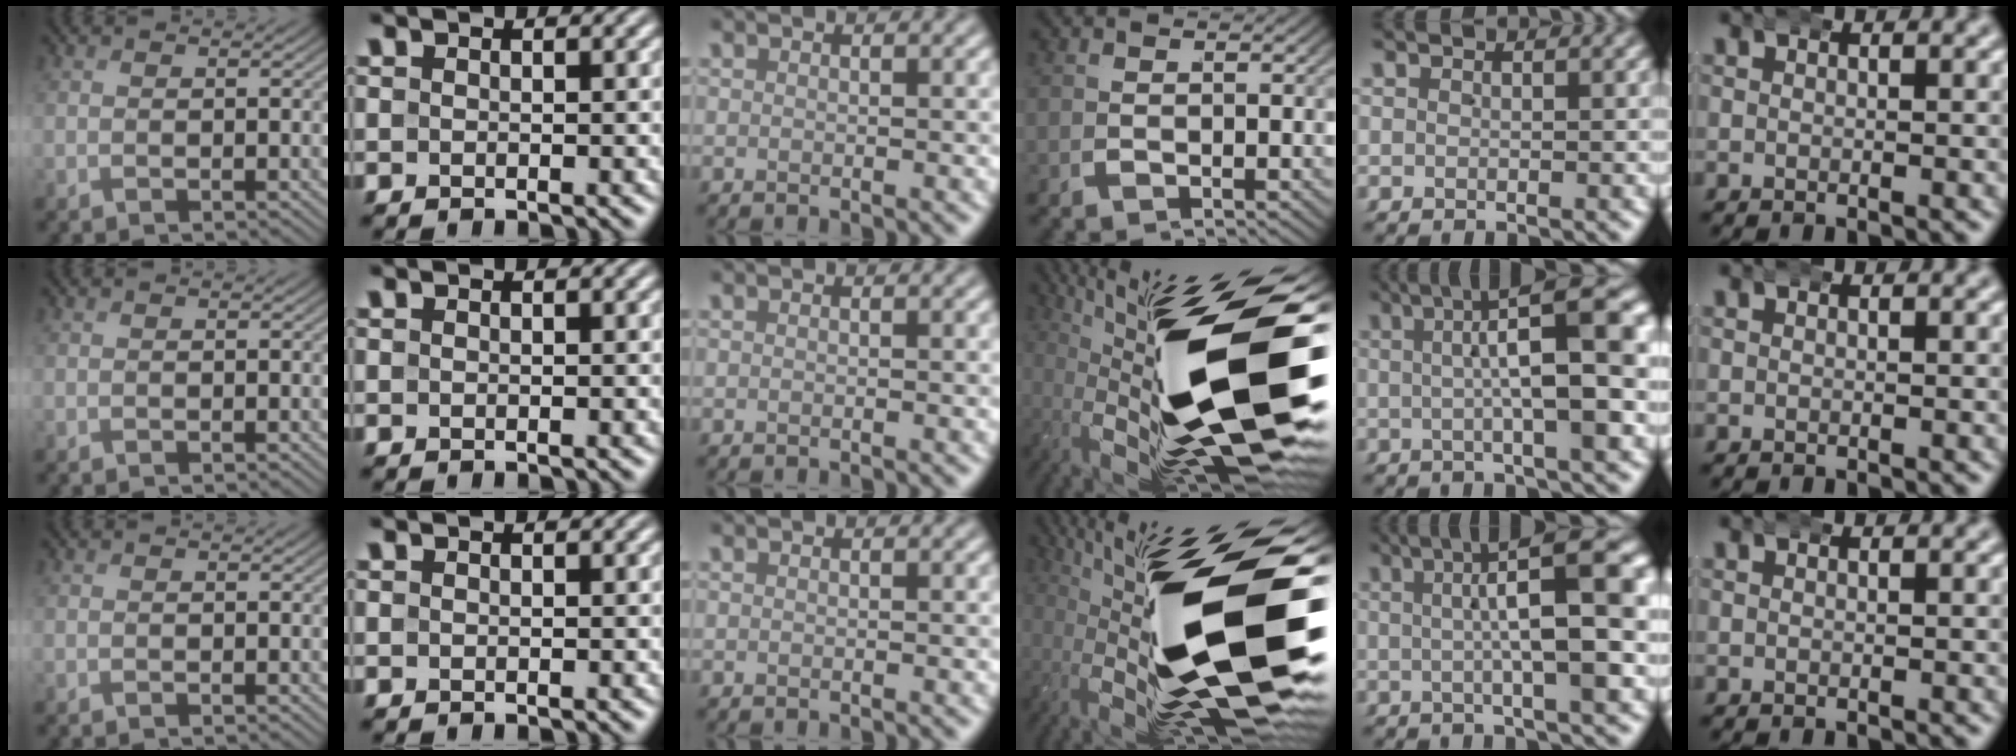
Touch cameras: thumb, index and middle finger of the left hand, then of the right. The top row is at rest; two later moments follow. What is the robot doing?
{"motion": "wrap", "object": "arm wrap"}